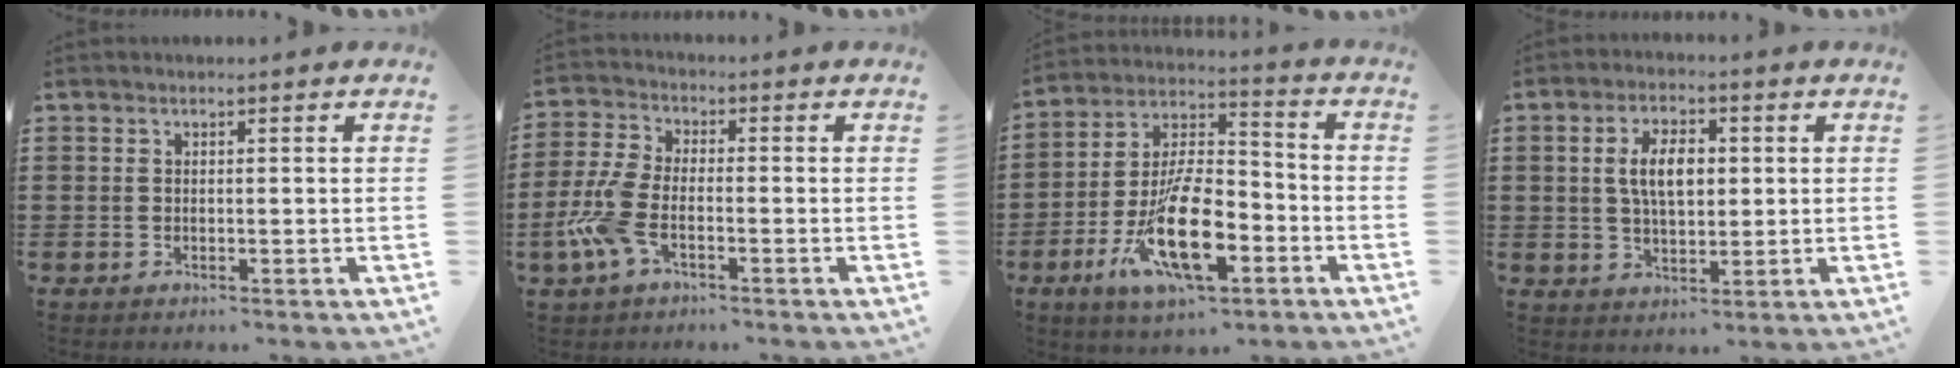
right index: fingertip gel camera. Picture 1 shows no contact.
{"total": 7.2, "force": [-2.9, 3.2, 5.8], "torque": [-0.148, -0.005, -0.061]}
{"total": 15.9, "force": [-6.7, 6.5, 12.8], "torque": [-0.266, 0.007, -0.122]}
{"total": 6.1, "force": [0.9, 3.1, 5.2], "torque": [-0.099, 0.010, 0.012]}